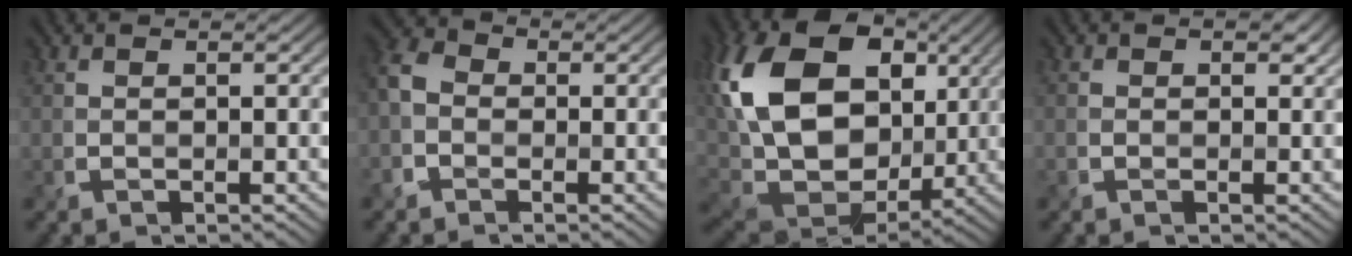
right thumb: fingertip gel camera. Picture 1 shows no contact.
{"total": 3.8, "force": [-1.3, 3.1, 1.8], "torque": [-0.050, 0.001, -0.042]}
{"total": 19.1, "force": [4.1, 13.3, 13.2], "torque": [-0.304, 0.014, 0.078]}
{"total": 1.3, "force": [0.4, 1.1, 0.6], "torque": [-0.008, -0.007, 0.006]}